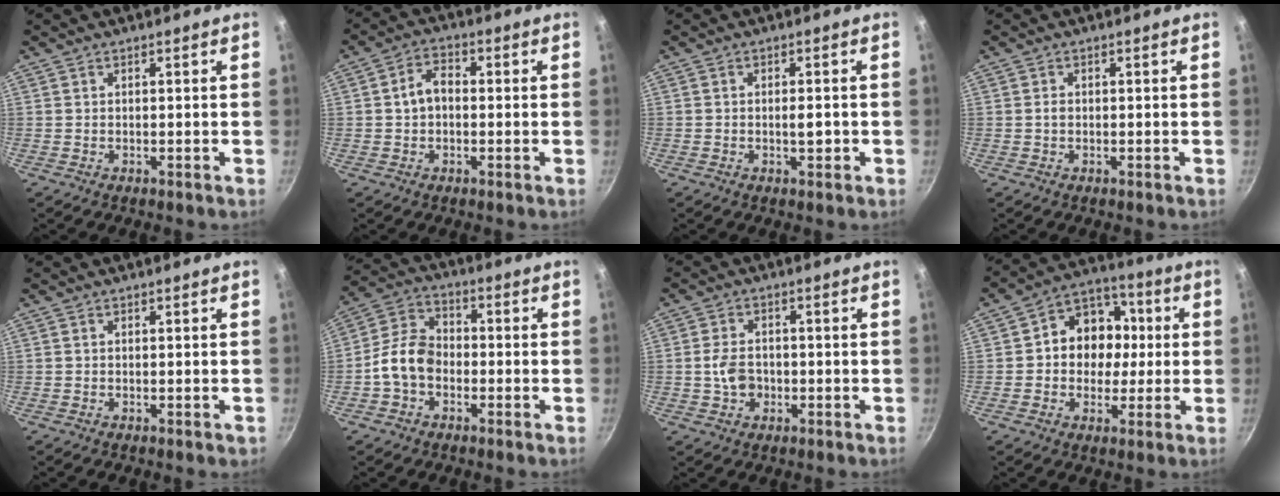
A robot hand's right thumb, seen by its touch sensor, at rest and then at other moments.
{"total": 5.2, "force": [0.0, 3.7, 3.7], "torque": [-0.052, 0.020, -0.008]}
{"total": 2.3, "force": [-0.5, 1.1, 2.0], "torque": [-0.017, 0.008, -0.007]}
{"total": 0.9, "force": [-0.1, 0.7, 0.6], "torque": [-0.010, 0.004, -0.002]}
{"total": 0.6, "force": [-0.2, 0.4, 0.5], "torque": [-0.004, 0.003, -0.003]}
{"total": 9.1, "force": [-2.3, 6.6, 5.7], "torque": [-0.090, 0.031, -0.062]}
{"total": 5.2, "force": [-0.9, 4.0, 3.2], "torque": [-0.046, 0.012, -0.018]}
{"total": 12.4, "force": [0.6, 10.5, 6.5], "torque": [-0.048, 0.024, -0.009]}